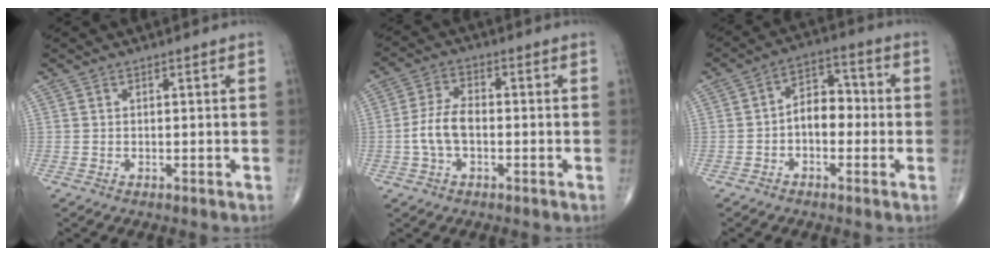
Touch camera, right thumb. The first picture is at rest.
{"total": 6.5, "force": [-1.2, 3.6, 5.2], "torque": [-0.113, 0.019, -0.027]}
{"total": 7.4, "force": [-1.1, 4.9, 5.5], "torque": [-0.062, 0.031, -0.031]}